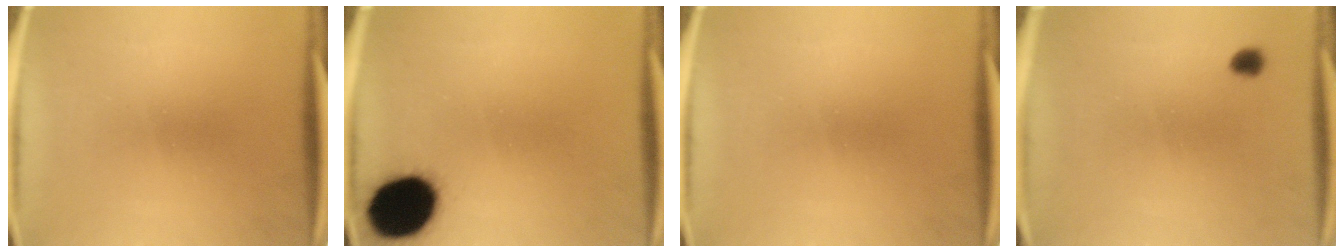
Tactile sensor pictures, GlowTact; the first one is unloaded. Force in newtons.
{"total": 18.3}
{"total": 0.0}
{"total": 1.8}